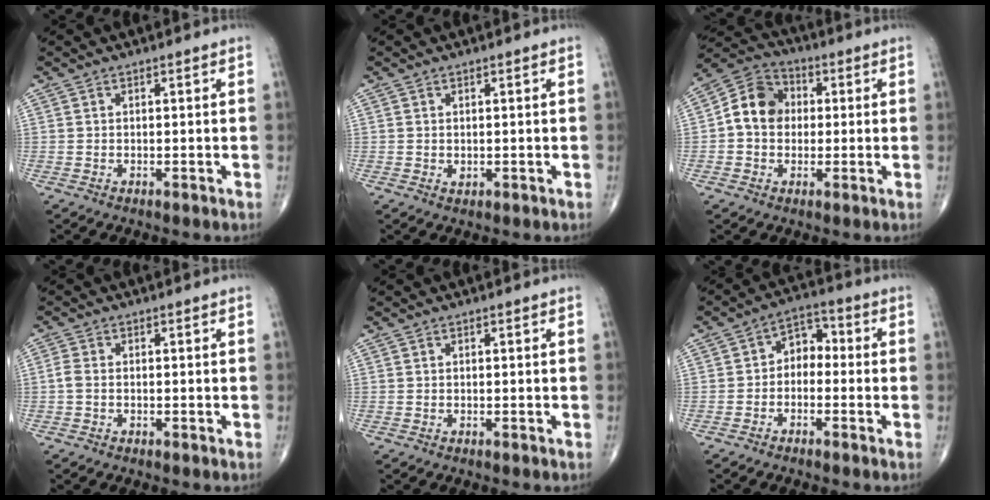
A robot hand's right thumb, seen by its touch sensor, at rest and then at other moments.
{"total": 0.7, "force": [0.0, 0.5, 0.5], "torque": [-0.006, -0.001, 0.003]}
{"total": 9.4, "force": [0.4, 7.7, 5.3], "torque": [-0.079, 0.028, -0.007]}
{"total": 1.8, "force": [-0.3, 1.1, 1.3], "torque": [-0.032, 0.001, -0.012]}
{"total": 0.0}
{"total": 5.6, "force": [-0.9, 4.1, 3.7], "torque": [-0.033, 0.032, -0.034]}